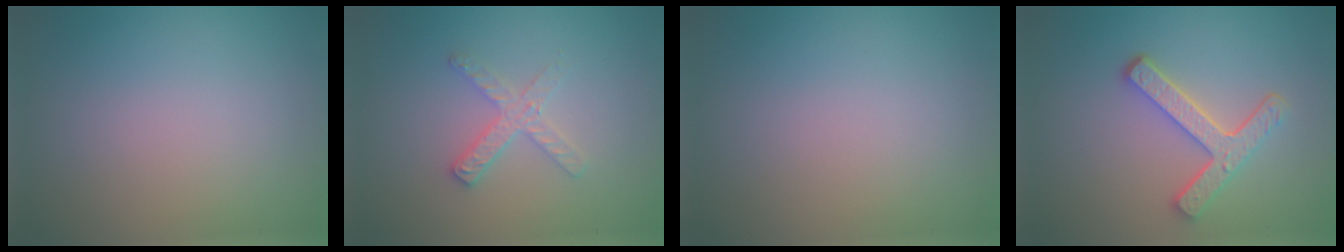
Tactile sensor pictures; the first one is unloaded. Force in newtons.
{"total": 2.2, "press": 2.2, "slide": 0.3}
{"total": 0.0}
{"total": 4.0, "press": 3.1, "slide": 2.5}